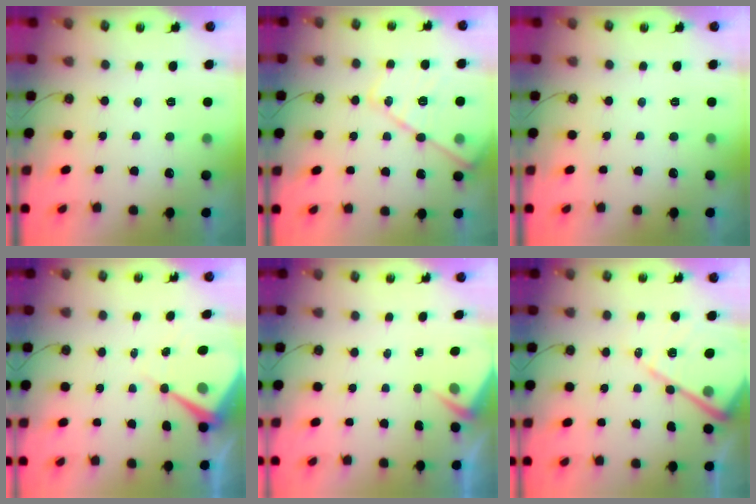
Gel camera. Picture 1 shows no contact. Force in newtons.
{"total": 16.0, "press": 15.9, "slide": 1.5}
{"total": 0.0}
{"total": 9.4, "press": 9.4, "slide": 0.7}
{"total": 3.0, "press": 3.0, "slide": 0.4}
{"total": 15.4, "press": 15.3, "slide": 1.5}